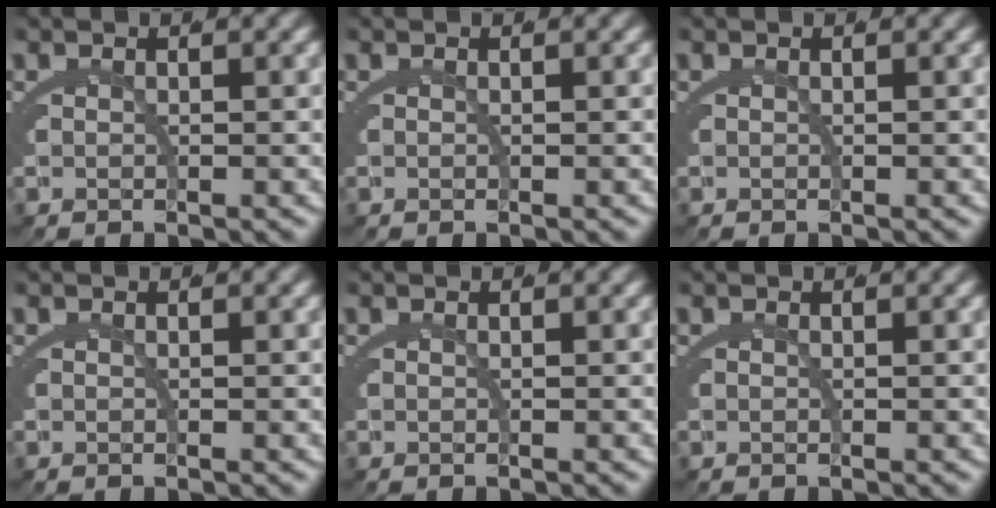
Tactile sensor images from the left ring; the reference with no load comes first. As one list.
[{"total": 0.0}, {"total": 0.0}, {"total": 0.0}, {"total": 0.0}, {"total": 0.0}]